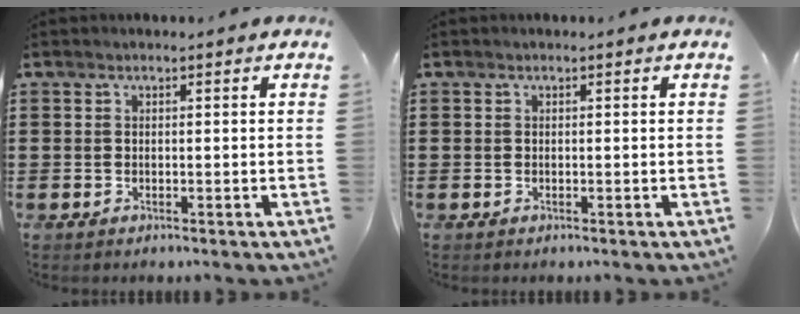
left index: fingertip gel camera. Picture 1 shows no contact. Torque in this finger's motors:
{"motor_torque": [-0.03, 0.00, 0.00, 0.00]}